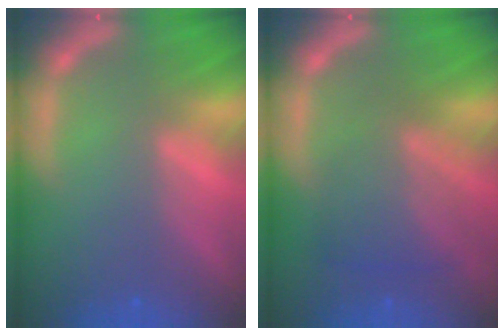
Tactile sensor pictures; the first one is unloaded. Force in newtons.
{"total": 5.5}